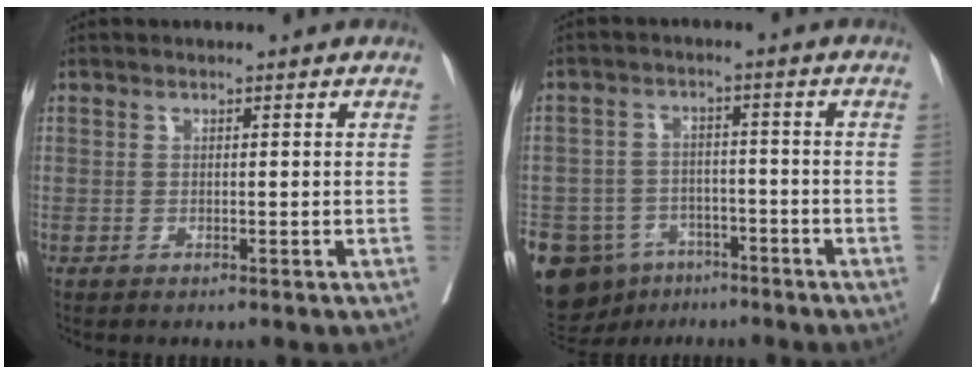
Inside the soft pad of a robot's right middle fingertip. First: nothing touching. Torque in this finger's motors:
{"motor_torque": [1.20, -0.94, 1.05, 0.21]}